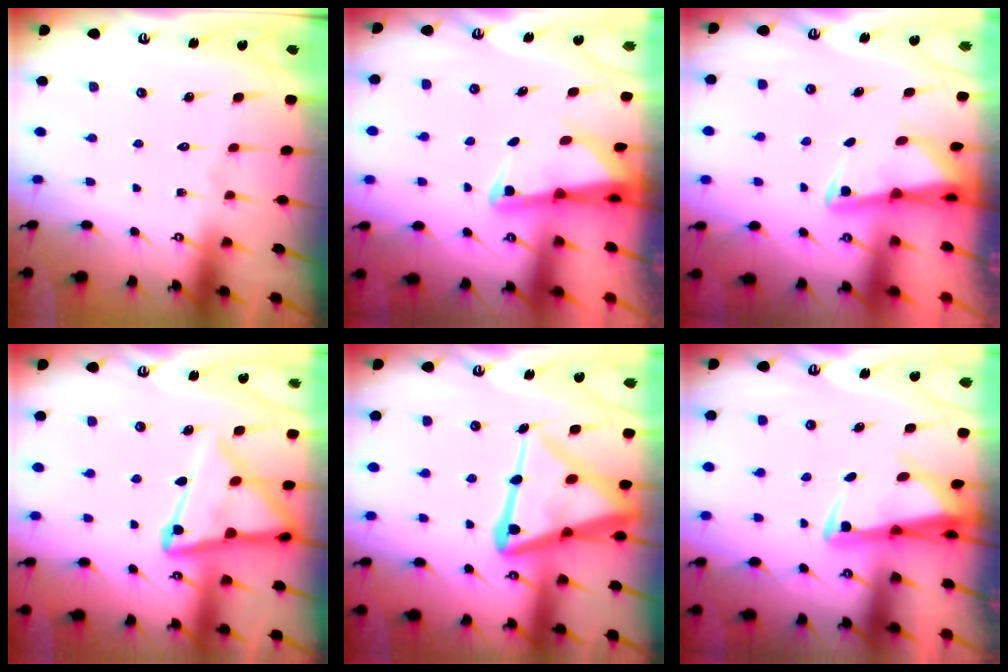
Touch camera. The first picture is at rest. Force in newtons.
{"total": 2.9, "press": 2.9, "slide": 0.4}
{"total": 2.3, "press": 2.3, "slide": 0.5}
{"total": 14.6, "press": 14.5, "slide": 1.6}
{"total": 18.8, "press": 18.7, "slide": 2.2}
{"total": 3.3, "press": 3.2, "slide": 1.0}